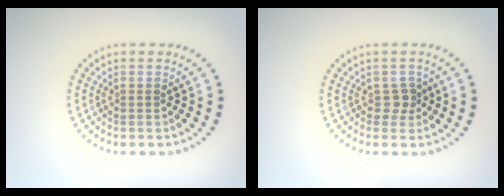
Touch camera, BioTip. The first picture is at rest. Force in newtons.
{"total": 1.3, "press": 1.1, "slide": 0.7}